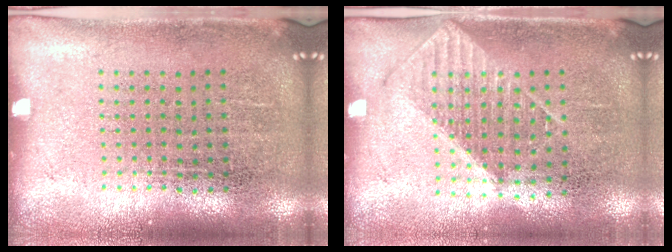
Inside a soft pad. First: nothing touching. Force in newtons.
{"total": 1.0, "press": 0.9, "slide": 0.3}